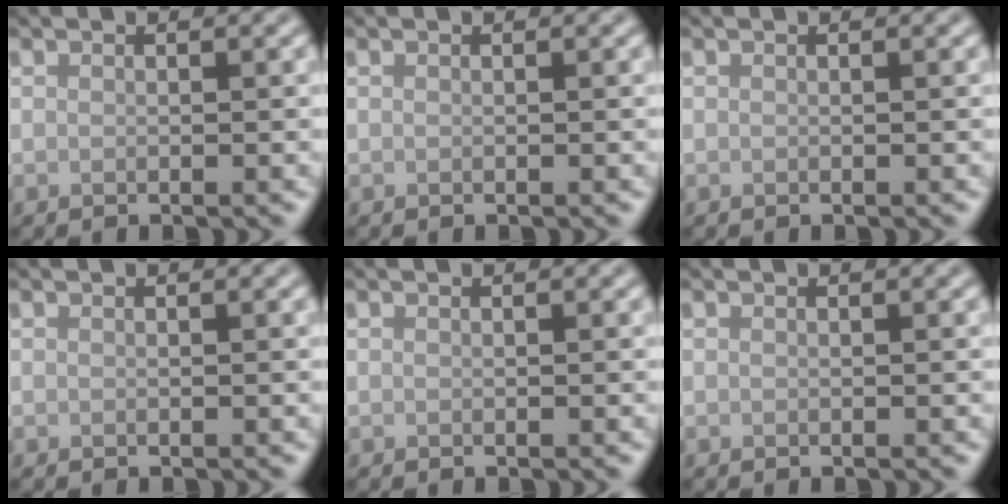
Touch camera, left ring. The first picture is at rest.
{"total": 0.0}
{"total": 0.0}
{"total": 0.0}
{"total": 0.0}
{"total": 0.0}